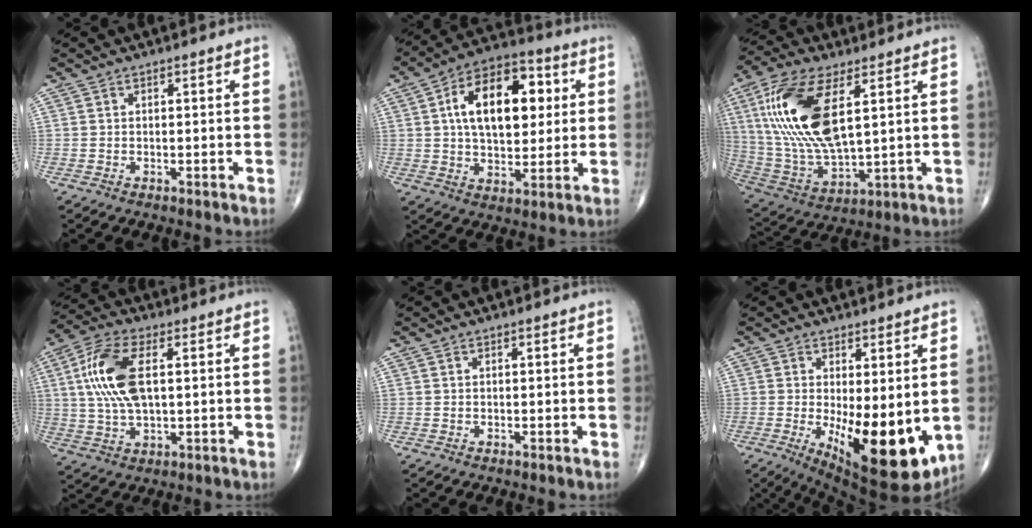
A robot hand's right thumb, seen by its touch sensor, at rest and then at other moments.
{"total": 17.9, "force": [3.8, 10.3, 14.2], "torque": [-0.193, 0.011, 0.057]}
{"total": 20.6, "force": [5.7, 8.8, 17.7], "torque": [-0.371, -0.022, 0.111]}
{"total": 12.8, "force": [2.2, 5.9, 11.1], "torque": [-0.238, 0.007, 0.043]}
{"total": 0.0}
{"total": 16.2, "force": [-2.5, 6.3, 14.7], "torque": [-0.210, -0.037, -0.015]}